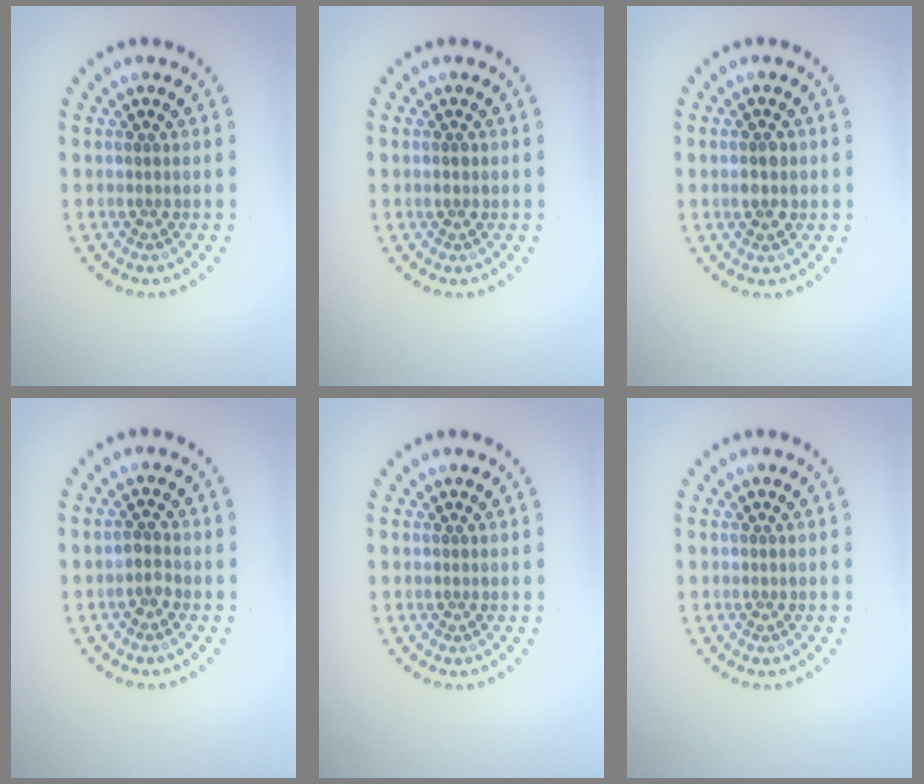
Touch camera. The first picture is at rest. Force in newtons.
{"total": 0.9, "press": 0.9, "slide": 0.1}
{"total": 2.5, "press": 2.5, "slide": 0.1}
{"total": 1.1, "press": 1.0, "slide": 0.5}
{"total": 0.0}
{"total": 0.0}